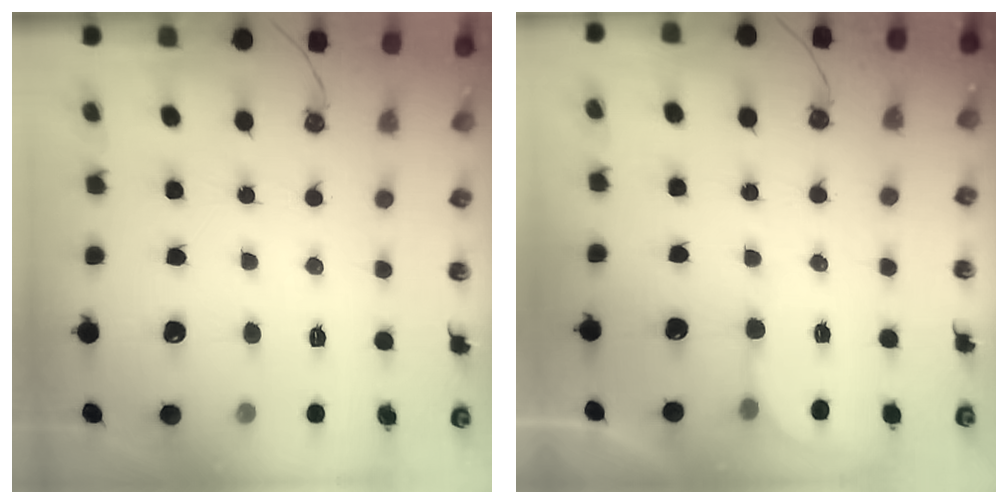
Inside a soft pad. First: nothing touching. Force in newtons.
{"total": 2.6, "press": 2.6, "slide": 0.2}